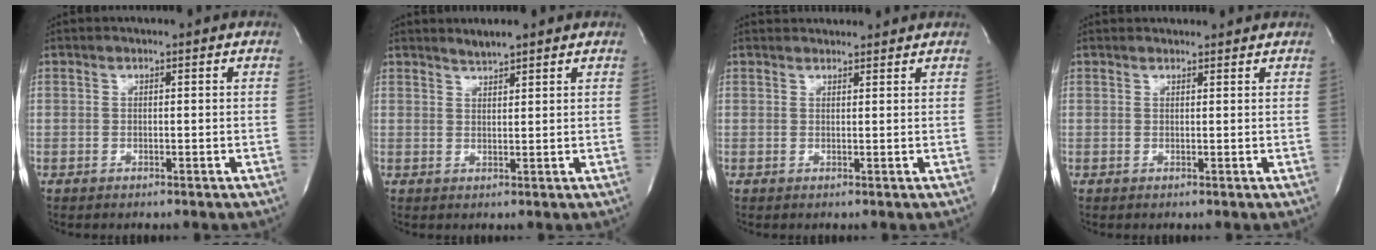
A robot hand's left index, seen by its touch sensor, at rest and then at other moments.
{"total": 2.2, "force": [2.1, 0.1, 0.8], "torque": [-0.019, 0.004, 0.037]}
{"total": 4.7, "force": [4.6, 0.8, 0.5], "torque": [-0.007, 0.026, 0.056]}
{"total": 4.3, "force": [4.2, 0.8, 0.6], "torque": [-0.008, 0.023, 0.048]}